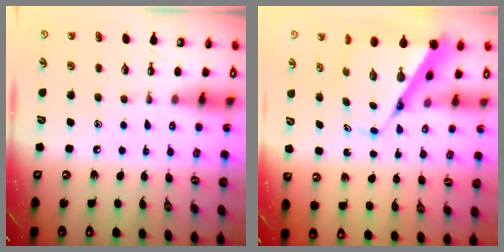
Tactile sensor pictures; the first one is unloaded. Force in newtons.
{"total": 10.0, "press": 10.0, "slide": 0.8}